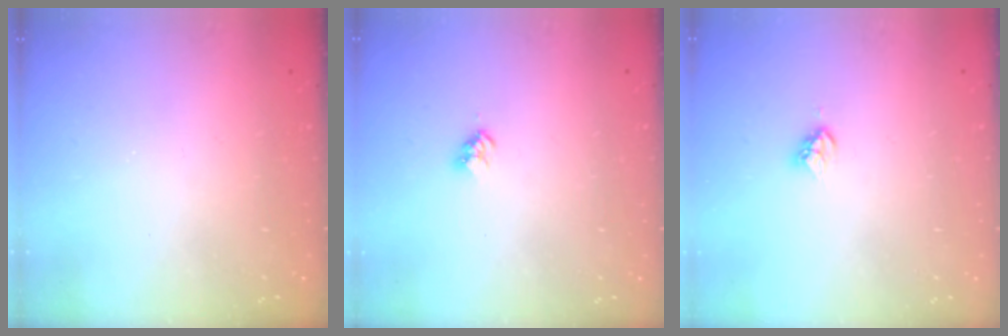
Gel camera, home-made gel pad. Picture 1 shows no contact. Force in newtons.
{"total": 2.8, "press": 2.8, "slide": 0.4}
{"total": 4.6, "press": 4.6, "slide": 0.3}